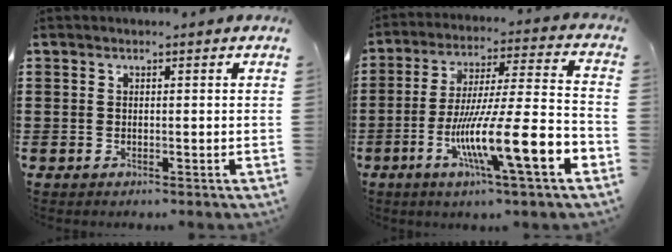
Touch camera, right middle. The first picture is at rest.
{"total": 14.4, "force": [-6.3, 1.7, 12.8], "torque": [-0.224, -0.010, -0.114]}